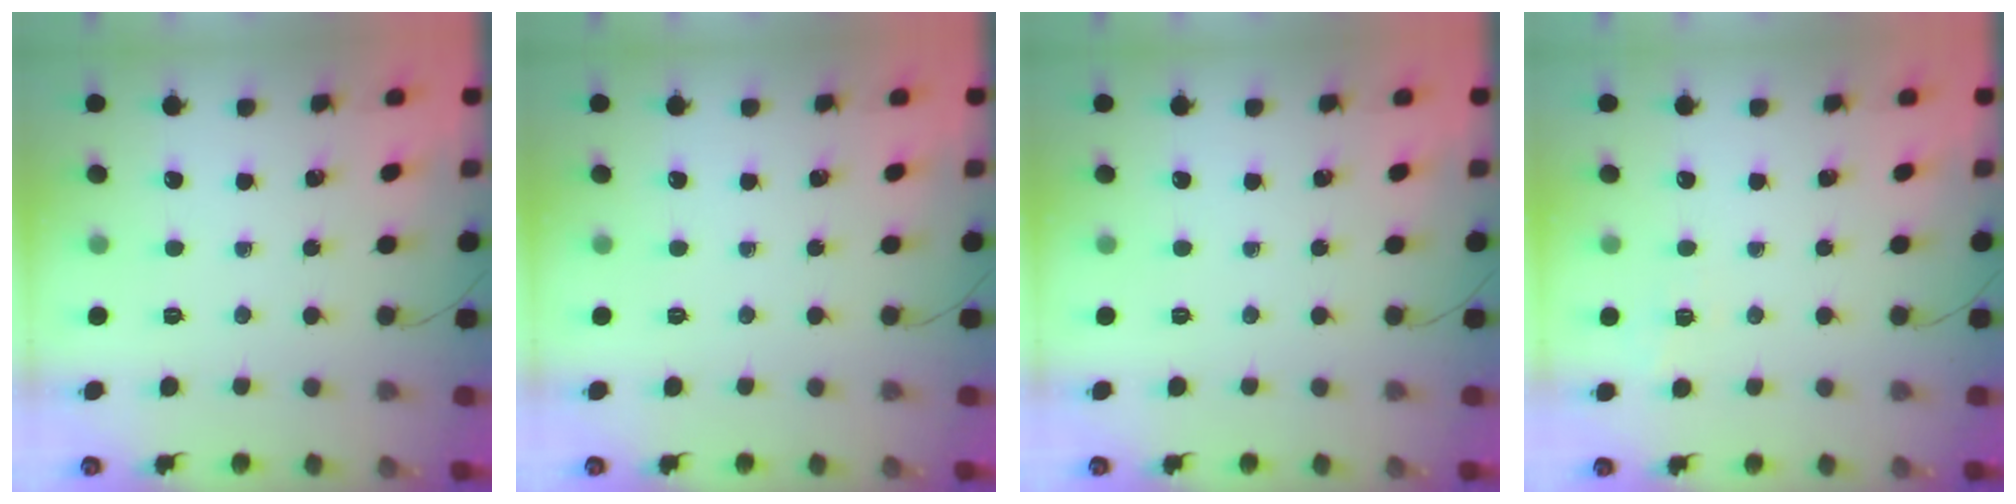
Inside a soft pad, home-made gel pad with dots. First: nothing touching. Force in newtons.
{"total": 0.0}
{"total": 0.0}
{"total": 1.2, "press": 0.0, "slide": 1.2}